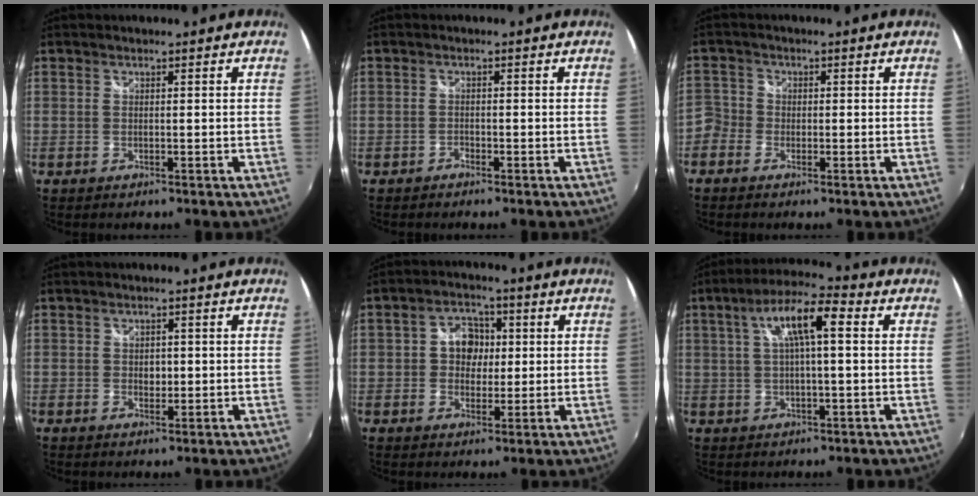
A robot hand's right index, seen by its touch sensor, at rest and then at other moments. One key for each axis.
{"total": 1.0, "fx": -0.9, "fy": 0.5, "fz": 0.1, "tx": -0.004, "ty": 0.000, "tz": -0.018}
{"total": 5.3, "fx": -2.4, "fy": 4.6, "fz": 1.0, "tx": -0.038, "ty": 0.012, "tz": -0.063}
{"total": 1.9, "fx": -0.1, "fy": 1.6, "fz": 1.1, "tx": -0.016, "ty": 0.001, "tz": -0.001}
{"total": 6.2, "fx": 0.5, "fy": 5.3, "fz": 3.2, "tx": -0.052, "ty": 0.018, "tz": 0.007}
{"total": 9.6, "fx": 2.5, "fy": 2.2, "fz": 9.0, "tx": -0.161, "ty": 0.022, "tz": 0.042}